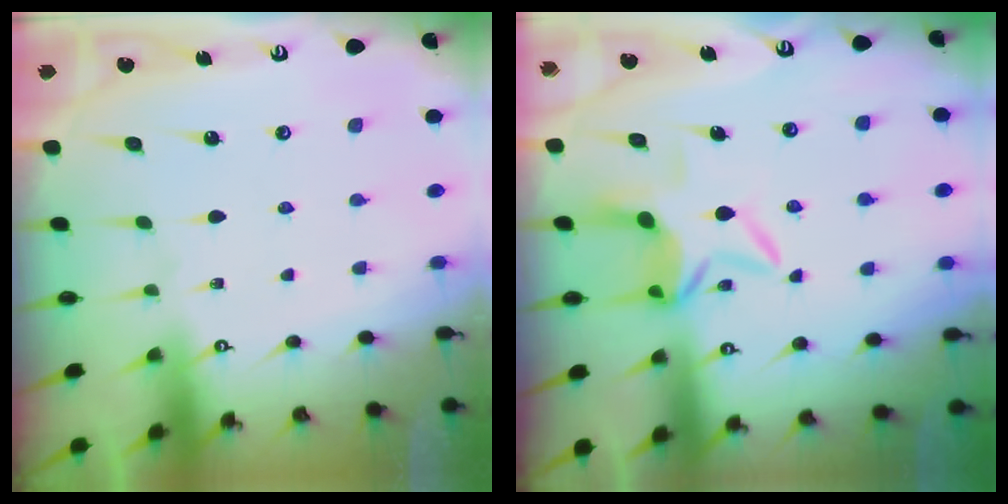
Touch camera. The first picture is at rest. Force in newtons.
{"total": 7.1, "press": 7.0, "slide": 1.0}